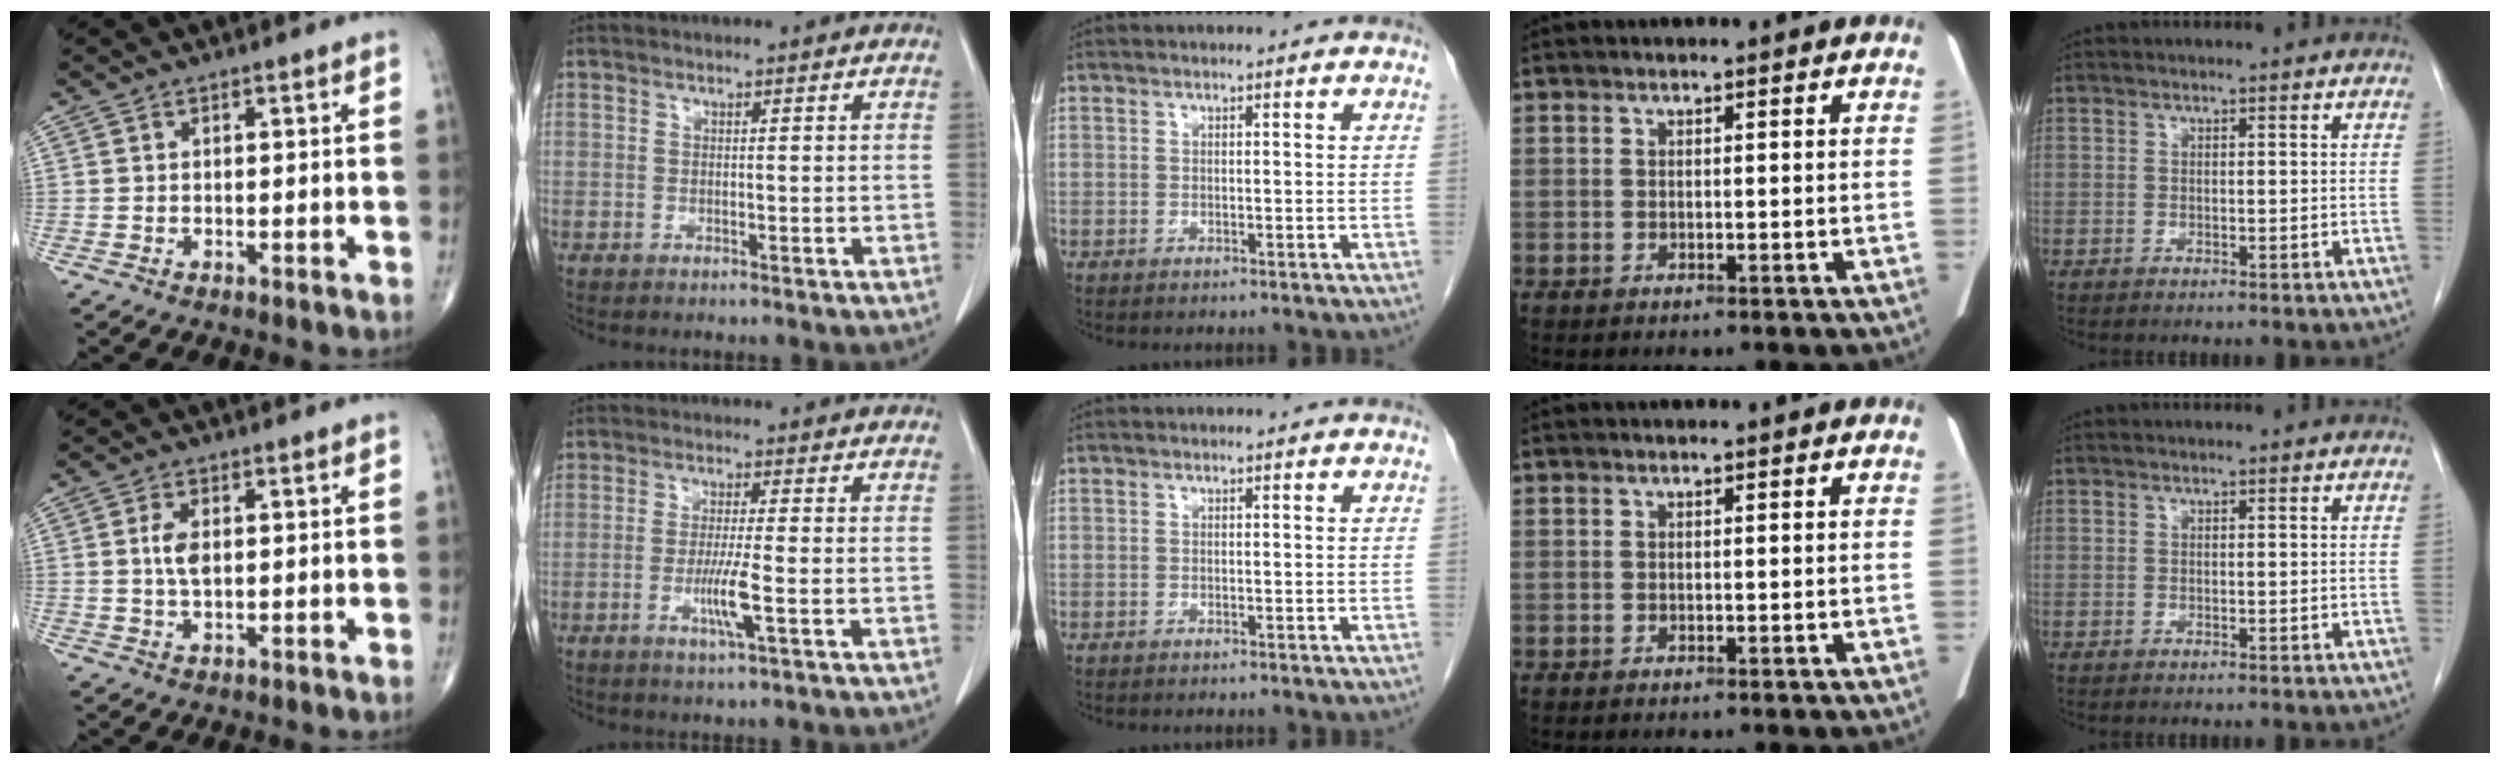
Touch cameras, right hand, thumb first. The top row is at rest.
{"thumb": {"total": 3.9, "force": [0.5, 1.9, 3.3], "torque": [-0.065, -0.002, 0.009]}, "index": {"total": 4.9, "force": [-1.6, -0.4, 4.7], "torque": [-0.090, -0.012, -0.031]}}